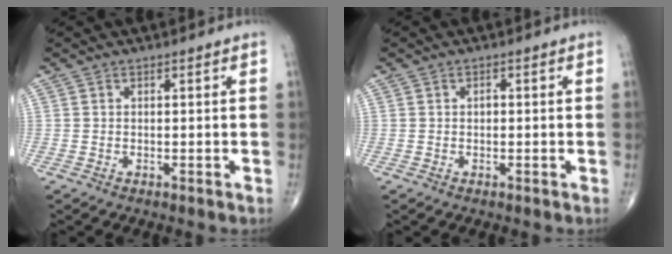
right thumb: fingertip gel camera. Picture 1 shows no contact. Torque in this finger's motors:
{"motor_torque": [0.30, -0.39, 0.07, 0.25, 0.00]}